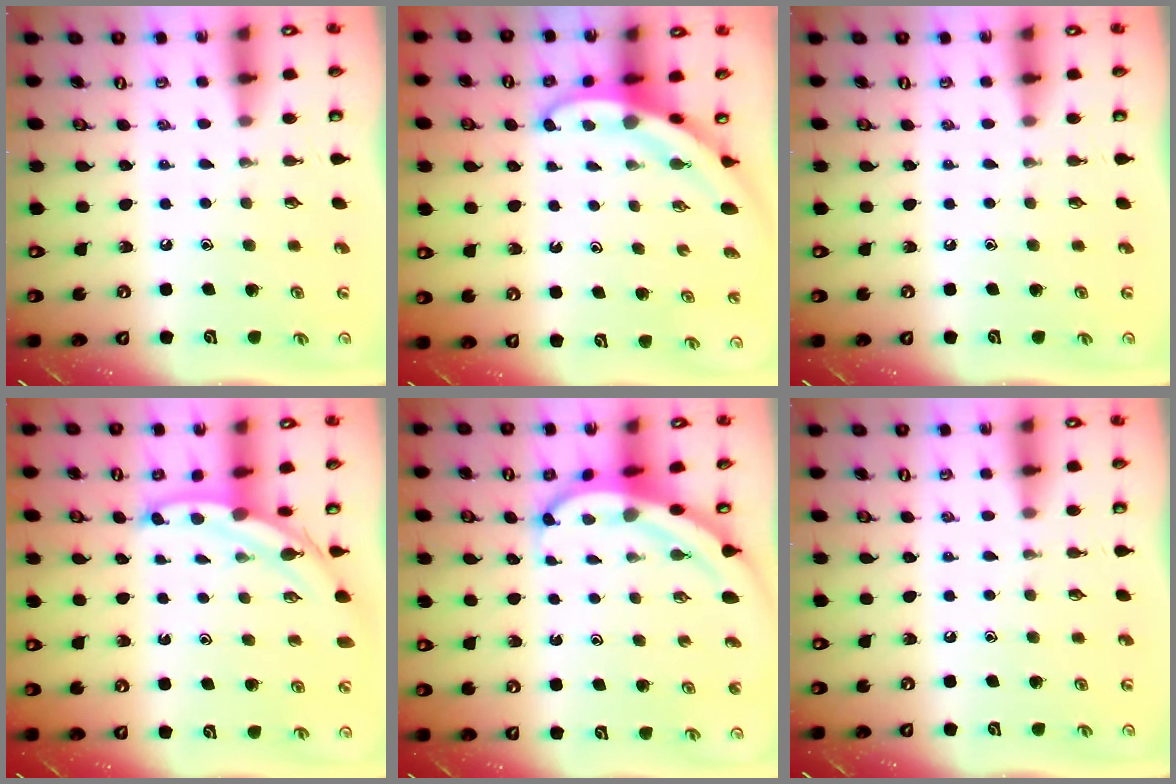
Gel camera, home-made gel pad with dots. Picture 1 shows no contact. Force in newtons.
{"total": 4.3, "press": 4.3, "slide": 0.3}
{"total": 0.0}
{"total": 5.3, "press": 5.2, "slide": 0.5}
{"total": 5.7, "press": 5.7, "slide": 0.6}
{"total": 0.0}